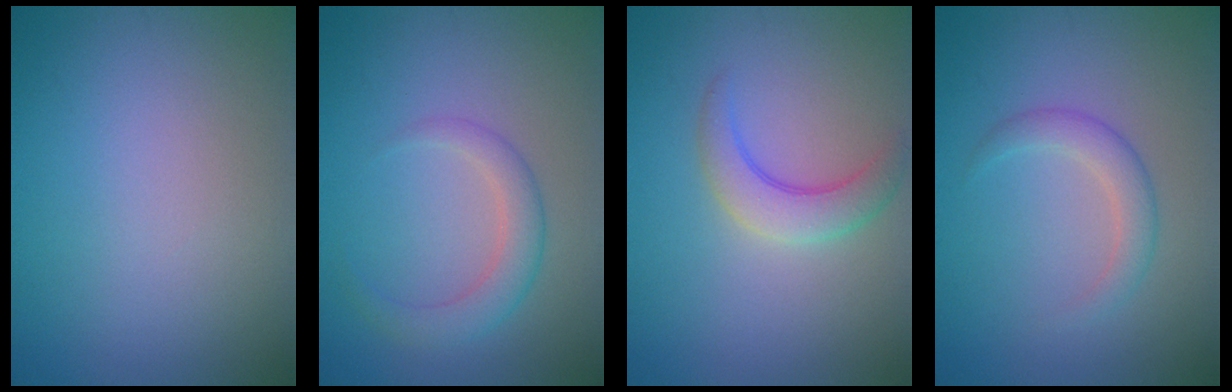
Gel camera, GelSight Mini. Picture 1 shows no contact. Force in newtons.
{"total": 2.8, "press": 2.8, "slide": 0.2}
{"total": 3.2, "press": 3.2, "slide": 0.2}
{"total": 2.3, "press": 2.3, "slide": 0.2}